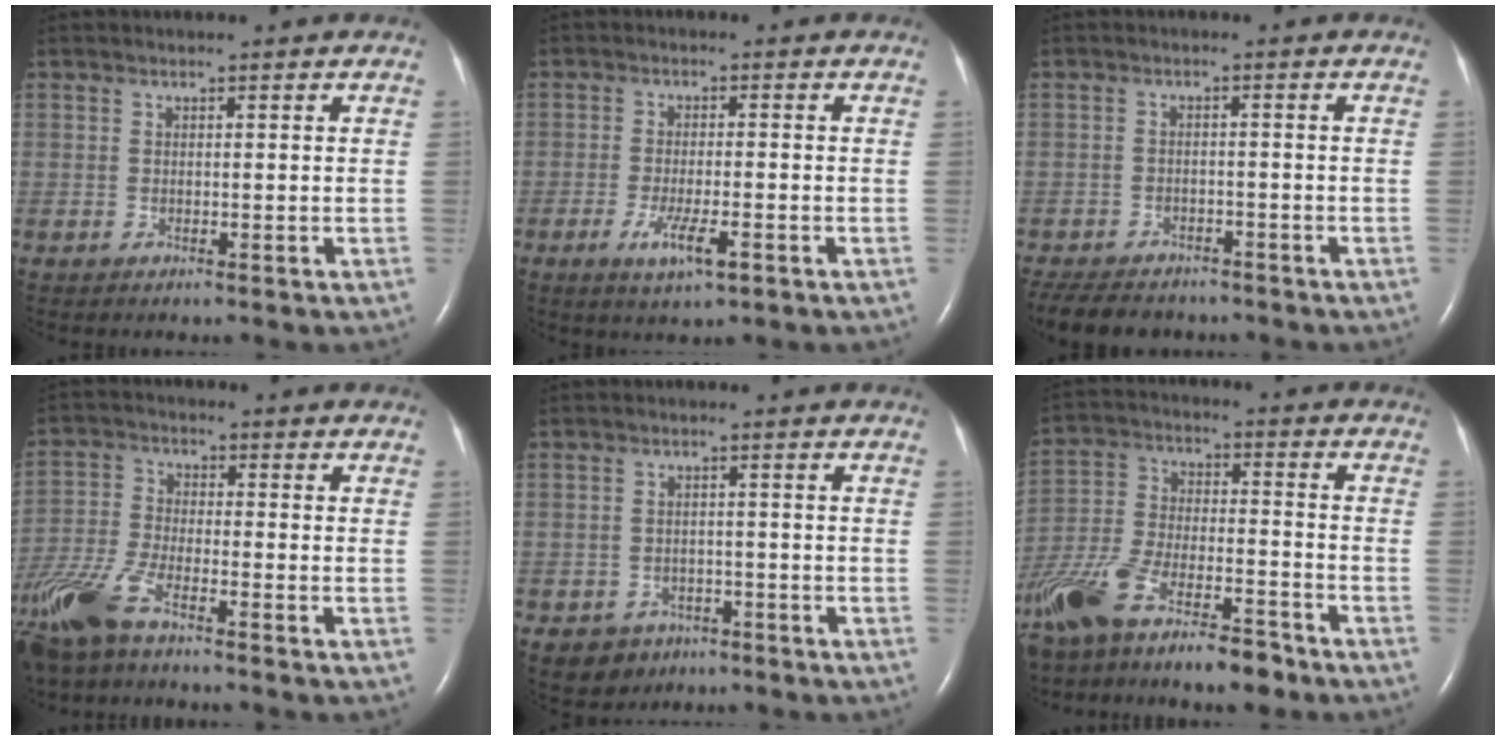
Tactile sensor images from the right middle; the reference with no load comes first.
{"total": 5.0, "force": [-2.4, 0.8, 4.4], "torque": [-0.087, -0.007, -0.039]}
{"total": 11.2, "force": [-9.4, 4.6, 4.1], "torque": [-0.089, -0.010, -0.131]}
{"total": 11.1, "force": [-8.1, 2.7, 7.0], "torque": [-0.164, -0.024, -0.161]}
{"total": 4.2, "force": [-2.5, 3.4, 0.5], "torque": [-0.011, 0.008, -0.033]}
{"total": 16.7, "force": [-13.3, 4.3, 9.1], "torque": [-0.205, -0.007, -0.239]}